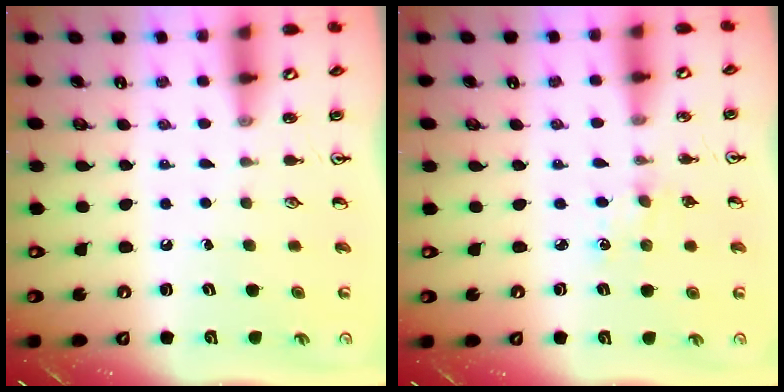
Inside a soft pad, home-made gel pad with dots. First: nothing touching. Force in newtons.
{"total": 3.1, "press": 3.1, "slide": 0.5}